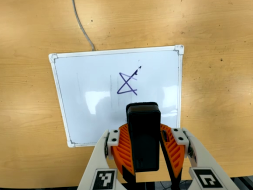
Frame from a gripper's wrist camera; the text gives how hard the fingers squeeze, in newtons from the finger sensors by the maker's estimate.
{"total": 10.0, "left": 10.2, "right": 9.9}